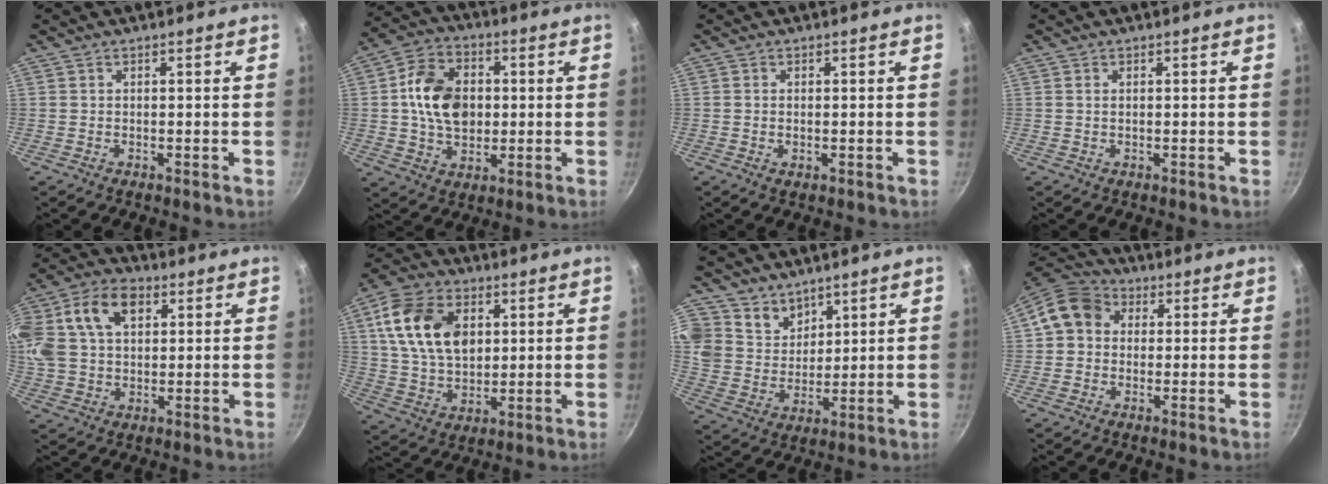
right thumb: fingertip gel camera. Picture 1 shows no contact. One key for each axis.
{"total": 13.3, "fx": 1.1, "fy": 9.7, "fz": 9.1, "tx": -0.133, "ty": 0.010, "tz": 0.011}
{"total": 0.9, "fx": -0.1, "fy": 0.5, "fz": 0.8, "tx": -0.013, "ty": -0.001, "tz": -0.003}
{"total": 0.6, "fx": 0.2, "fy": 0.3, "fz": 0.5, "tx": -0.009, "ty": 0.001, "tz": 0.003}
{"total": 24.5, "fx": 7.8, "fy": 16.9, "fz": 15.9, "tx": -0.367, "ty": 0.044, "tz": 0.132}
{"total": 16.3, "fx": 4.3, "fy": 11.0, "fz": 11.2, "tx": -0.192, "ty": -0.005, "tz": 0.078}
{"total": 9.8, "fx": 6.4, "fy": 7.1, "fz": 1.8, "tx": -0.001, "ty": -0.040, "tz": 0.122}
{"total": 8.8, "fx": 1.4, "fy": 7.5, "fz": 4.3, "tx": -0.046, "ty": 0.019, "tz": 0.005}